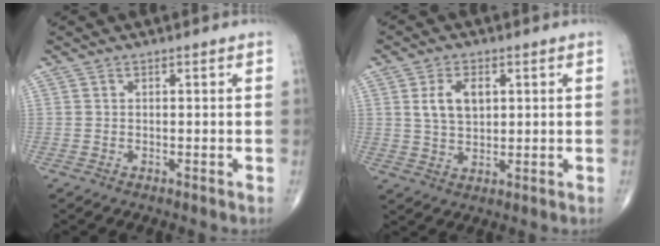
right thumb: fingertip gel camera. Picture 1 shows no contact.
{"total": 6.5, "force": [1.8, 3.9, 4.9], "torque": [-0.080, -0.004, 0.034]}